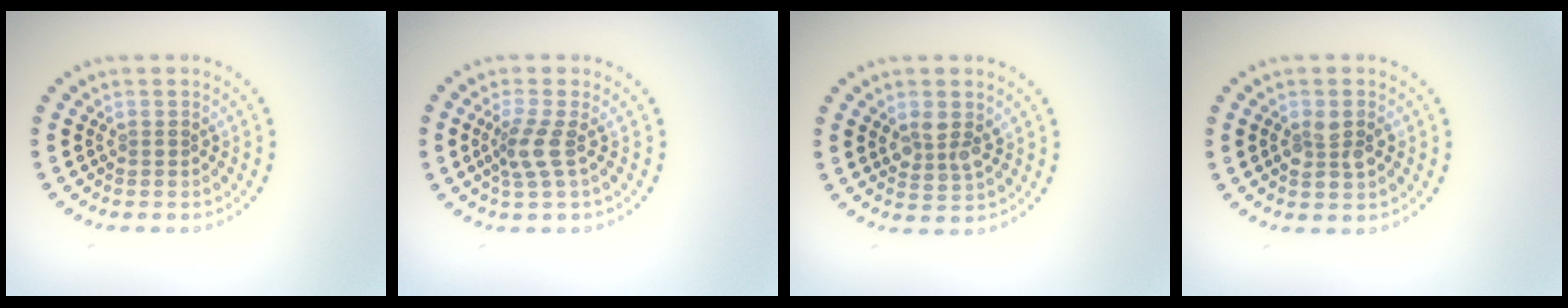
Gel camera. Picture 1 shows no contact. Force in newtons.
{"total": 2.4, "press": 1.8, "slide": 1.6}
{"total": 2.7, "press": 2.6, "slide": 0.8}
{"total": 2.7, "press": 2.7, "slide": 0.3}